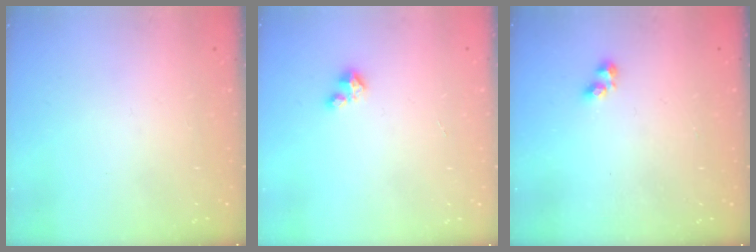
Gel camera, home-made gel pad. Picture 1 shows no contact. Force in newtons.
{"total": 1.5, "press": 1.5, "slide": 0.2}
{"total": 2.4, "press": 2.3, "slide": 0.4}